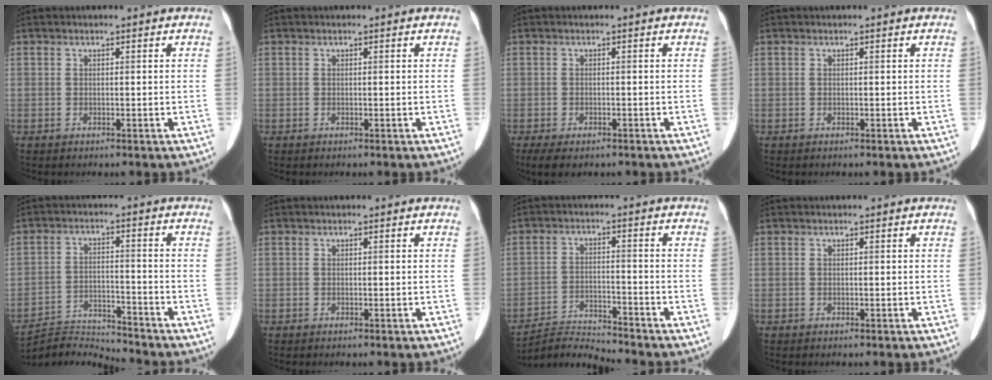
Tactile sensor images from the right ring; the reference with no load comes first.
{"total": 0.0}
{"total": 5.2, "force": [-3.9, 2.2, 2.7], "torque": [-0.043, -0.011, -0.054]}
{"total": 0.0}
{"total": 6.9, "force": [-6.6, -1.2, -1.7], "torque": [0.020, 0.001, -0.118]}
{"total": 0.0}
{"total": 6.0, "force": [-5.7, -1.4, -1.0], "torque": [0.006, -0.009, -0.103]}
{"total": 0.0}